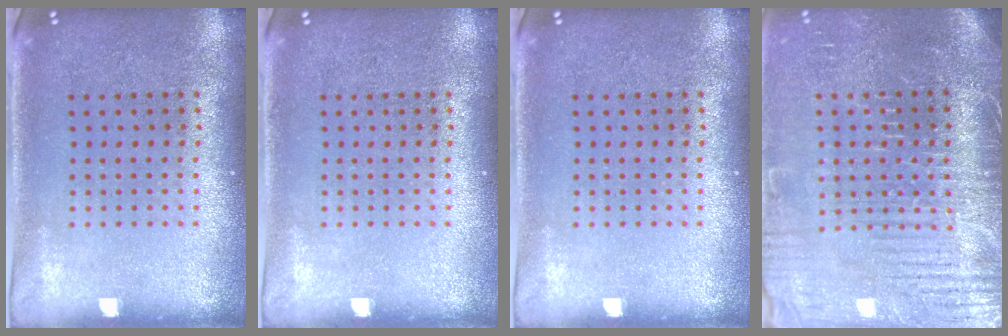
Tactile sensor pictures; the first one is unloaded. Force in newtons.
{"total": 0.0}
{"total": 0.0}
{"total": 4.3, "press": 4.0, "slide": 1.6}